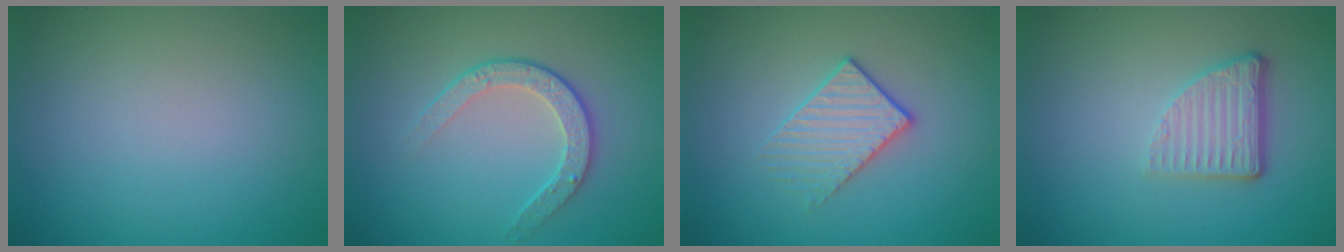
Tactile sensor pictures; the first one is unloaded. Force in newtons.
{"total": 2.6, "press": 2.0, "slide": 1.7}
{"total": 2.2, "press": 1.9, "slide": 1.2}
{"total": 3.8, "press": 2.6, "slide": 2.8}